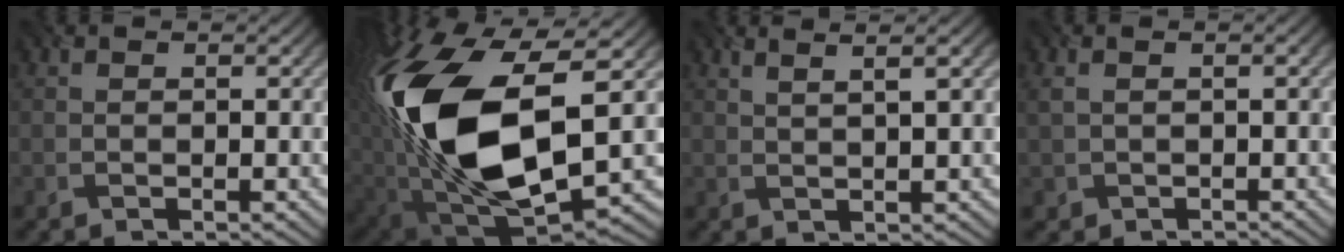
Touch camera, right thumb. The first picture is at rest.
{"total": 18.7, "force": [1.4, 10.8, 15.2], "torque": [-0.339, -0.021, 0.021]}
{"total": 4.3, "force": [2.4, 0.8, 3.6], "torque": [-0.045, 0.016, 0.028]}
{"total": 2.7, "force": [0.5, 1.6, 2.1], "torque": [-0.053, -0.001, 0.010]}